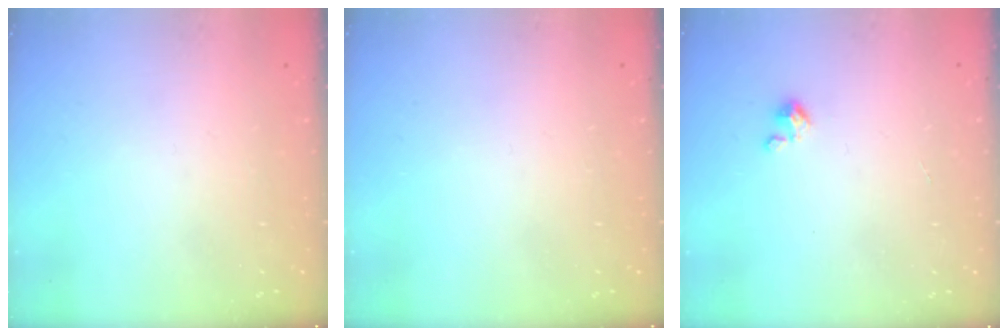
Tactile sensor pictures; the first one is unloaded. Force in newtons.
{"total": 0.0}
{"total": 2.5, "press": 2.5, "slide": 0.3}